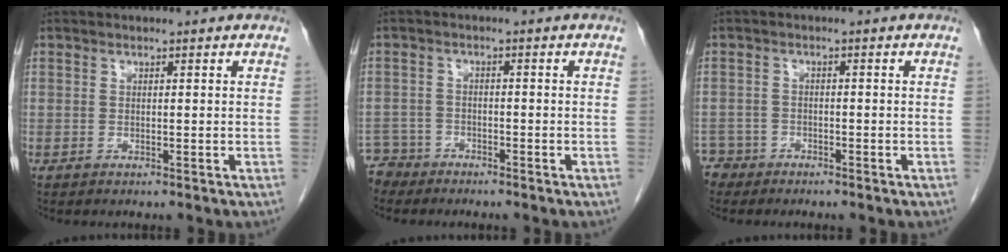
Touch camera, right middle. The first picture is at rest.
{"total": 4.0, "force": [-3.5, 1.6, -1.0], "torque": [0.018, -0.002, -0.072]}
{"total": 3.2, "force": [-2.7, 1.6, -0.7], "torque": [0.011, 0.003, -0.054]}